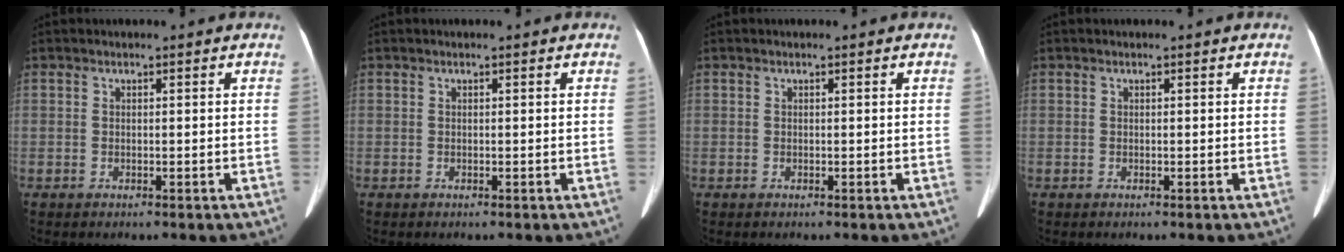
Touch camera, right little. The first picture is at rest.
{"total": 0.0}
{"total": 0.0}
{"total": 0.0}